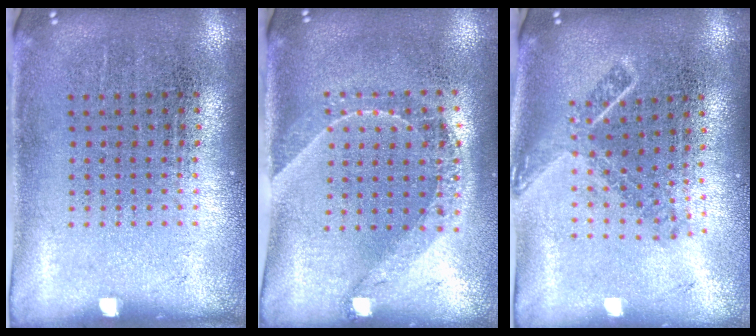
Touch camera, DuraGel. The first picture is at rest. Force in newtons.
{"total": 1.5, "press": 1.3, "slide": 0.9}
{"total": 1.8, "press": 1.3, "slide": 1.2}